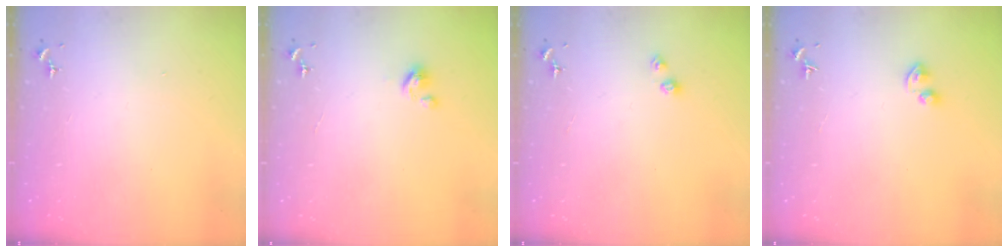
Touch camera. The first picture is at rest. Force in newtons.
{"total": 2.4, "press": 2.4, "slide": 0.2}
{"total": 3.4, "press": 3.3, "slide": 0.7}
{"total": 3.8, "press": 3.8, "slide": 0.6}